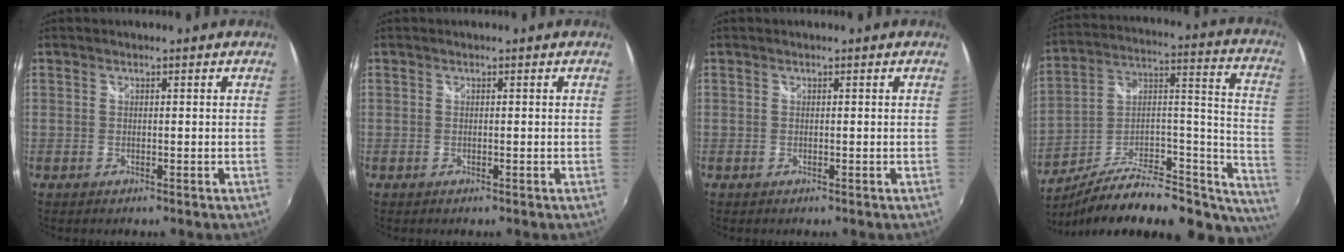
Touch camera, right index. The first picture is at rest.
{"total": 0.0}
{"total": 0.0}
{"total": 25.6, "force": [-17.0, 10.7, 15.9], "torque": [-0.213, 0.034, -0.250]}